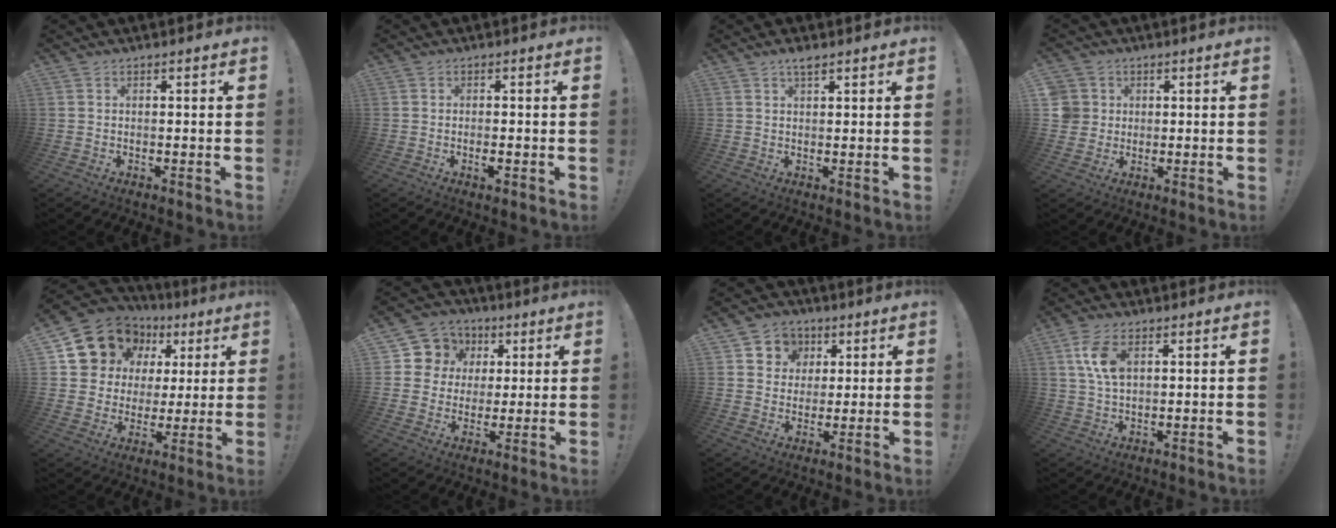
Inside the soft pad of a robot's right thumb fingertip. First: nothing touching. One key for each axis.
{"total": 1.5, "fx": -0.9, "fy": 0.3, "fz": 1.2, "tx": -0.025, "ty": 0.004, "tz": -0.013}
{"total": 2.5, "fx": 1.9, "fy": 0.5, "fz": 1.6, "tx": -0.023, "ty": -0.007, "tz": 0.032}
{"total": 6.8, "fx": 1.5, "fy": 6.4, "fz": 1.6, "tx": -0.043, "ty": -0.004, "tz": 0.032}
{"total": 14.7, "fx": 8.3, "fy": 11.2, "fz": 4.5, "tx": -0.075, "ty": -0.050, "tz": 0.172}
{"total": 9.5, "fx": 2.3, "fy": 9.0, "fz": 2.2, "tx": -0.032, "ty": -0.011, "tz": 0.052}
{"total": 7.6, "fx": 2.3, "fy": 7.1, "fz": 1.3, "tx": -0.023, "ty": -0.010, "tz": 0.048}
{"total": 8.2, "fx": 2.6, "fy": 4.5, "fz": 6.3, "tx": -0.124, "ty": -0.002, "tz": 0.047}